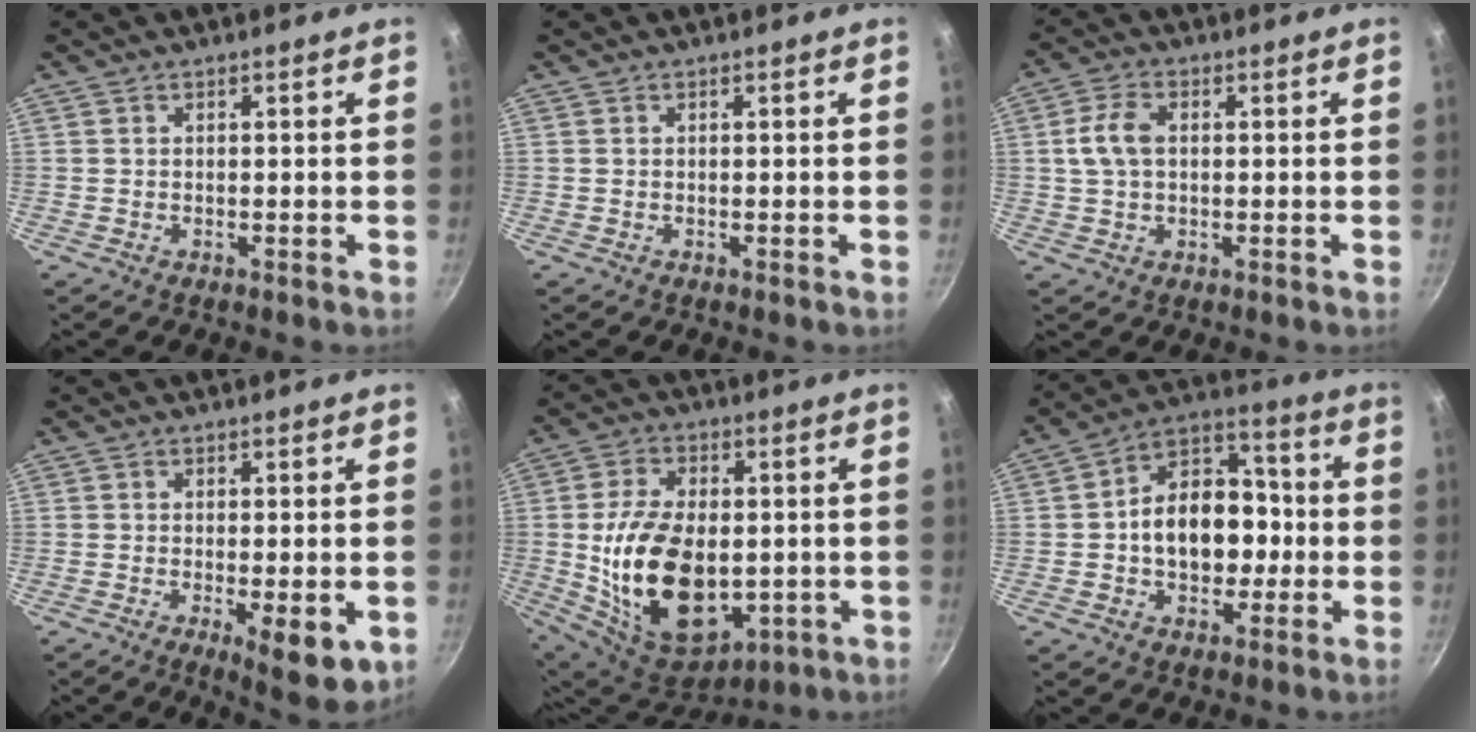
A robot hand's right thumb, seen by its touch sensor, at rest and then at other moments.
{"total": 0.0}
{"total": 5.9, "force": [0.7, 3.7, 4.5], "torque": [-0.096, 0.013, 0.012]}
{"total": 8.5, "force": [-2.7, 2.8, 7.6], "torque": [-0.103, -0.015, -0.035]}
{"total": 22.4, "force": [-2.3, 13.4, 17.8], "torque": [-0.301, -0.011, -0.009]}
{"total": 15.6, "force": [-1.1, 10.6, 11.4], "torque": [-0.136, 0.038, -0.022]}